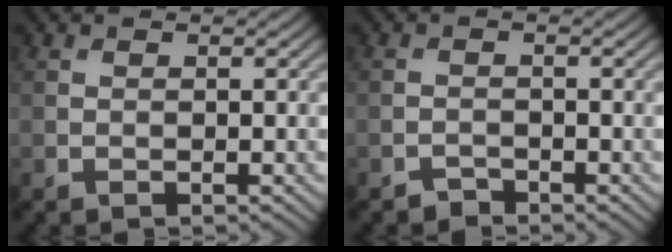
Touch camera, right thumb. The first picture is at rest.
{"total": 1.2, "force": [-1.1, 0.4, 0.1], "torque": [0.001, 0.002, -0.025]}